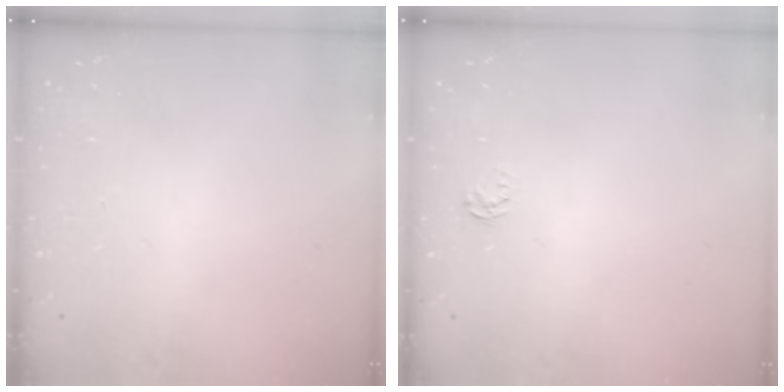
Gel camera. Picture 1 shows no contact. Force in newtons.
{"total": 2.6, "press": 2.6, "slide": 0.4}